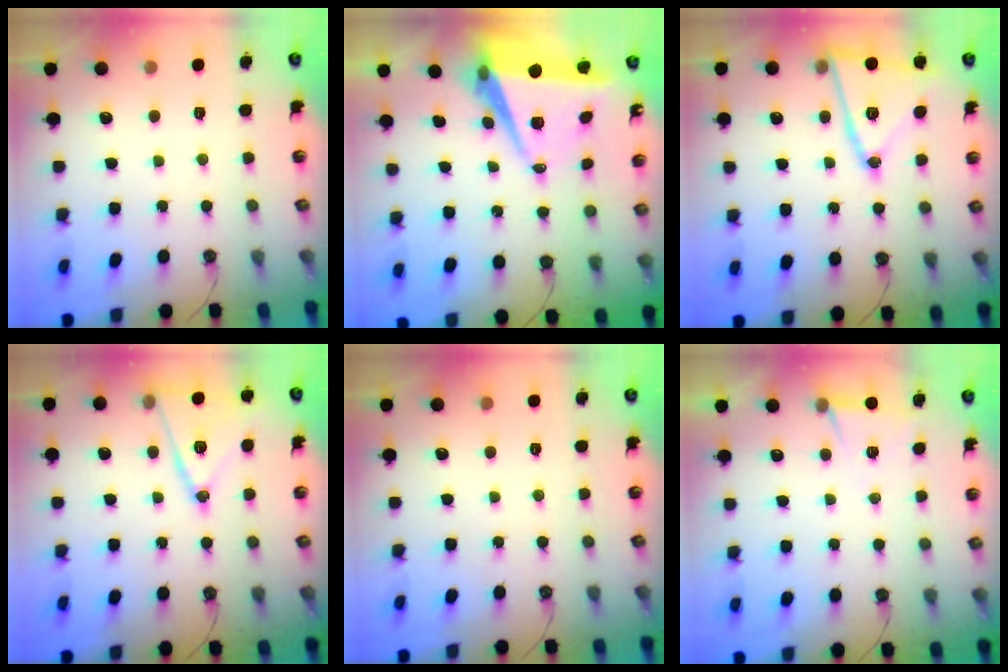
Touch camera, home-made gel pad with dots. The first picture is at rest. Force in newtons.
{"total": 10.1, "press": 9.3, "slide": 3.9}
{"total": 16.7, "press": 16.7, "slide": 1.1}
{"total": 15.0, "press": 14.6, "slide": 3.4}
{"total": 0.0}
{"total": 5.6, "press": 3.2, "slide": 4.6}